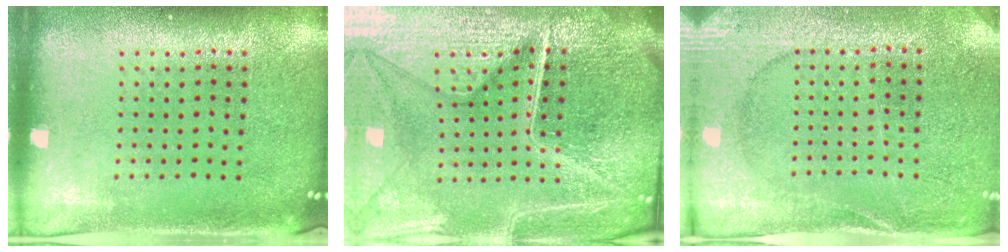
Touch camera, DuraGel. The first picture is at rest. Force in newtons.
{"total": 7.0, "press": 6.1, "slide": 3.3}
{"total": 2.7, "press": 2.7, "slide": 0.2}